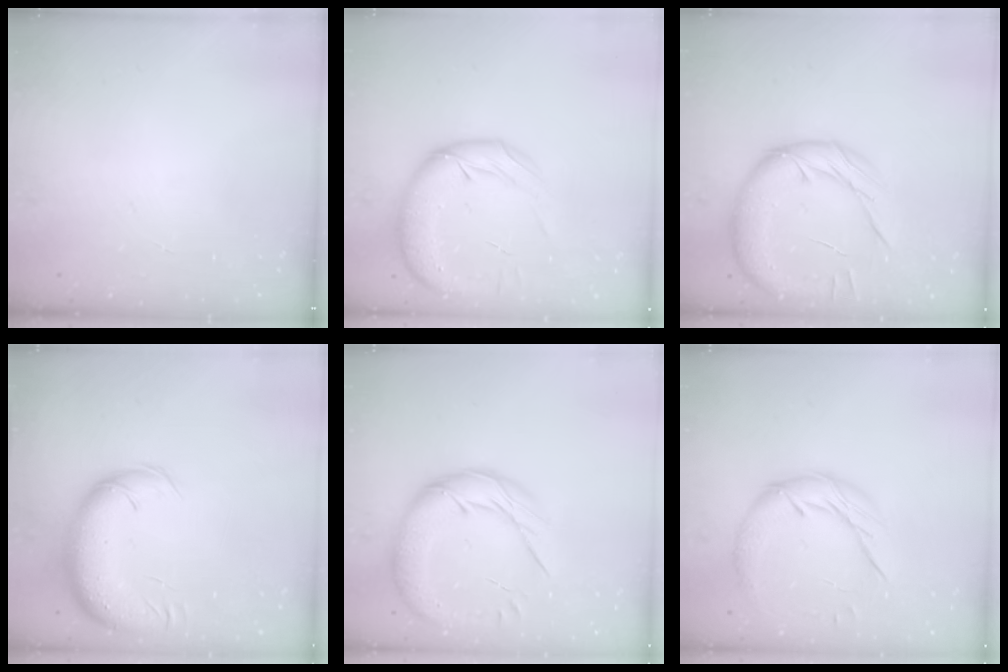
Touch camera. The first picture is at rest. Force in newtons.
{"total": 15.3, "press": 14.8, "slide": 3.8}
{"total": 15.2, "press": 15.1, "slide": 1.7}
{"total": 13.8, "press": 13.2, "slide": 4.1}
{"total": 16.6, "press": 16.4, "slide": 2.3}
{"total": 11.5, "press": 11.5, "slide": 0.8}